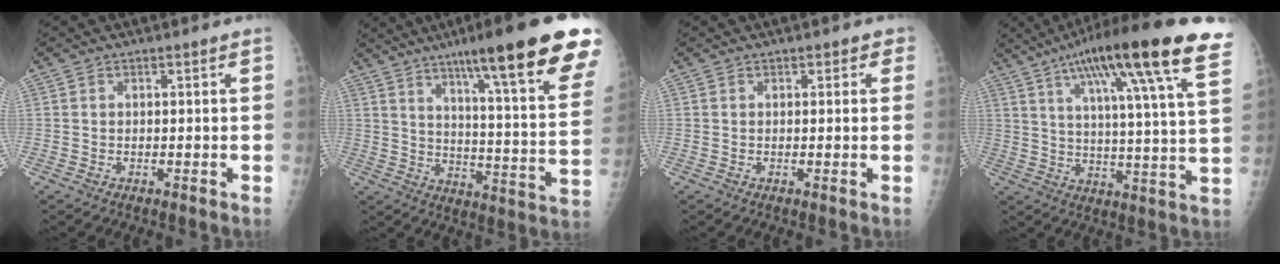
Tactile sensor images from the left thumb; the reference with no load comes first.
{"total": 26.5, "force": [16.8, 3.0, 20.3], "torque": [-0.268, -0.060, 0.236]}
{"total": 1.6, "force": [0.8, 1.1, 0.8], "torque": [0.012, 0.001, 0.003]}
{"total": 24.8, "force": [14.3, 3.0, 20.0], "torque": [-0.298, -0.023, 0.200]}